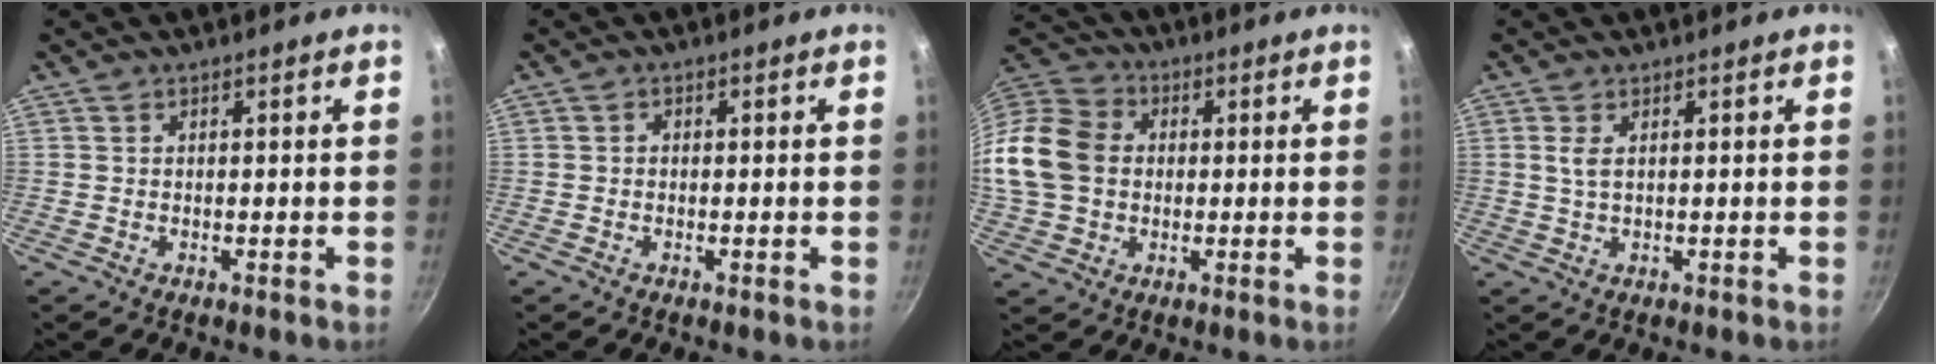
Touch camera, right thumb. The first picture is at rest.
{"total": 0.7, "force": [-0.2, 0.6, 0.3], "torque": [-0.005, 0.003, -0.004]}
{"total": 15.5, "force": [0.6, 12.4, 9.2], "torque": [-0.169, 0.024, -0.002]}
{"total": 2.1, "force": [0.6, 0.9, 1.8], "torque": [-0.037, -0.004, 0.012]}